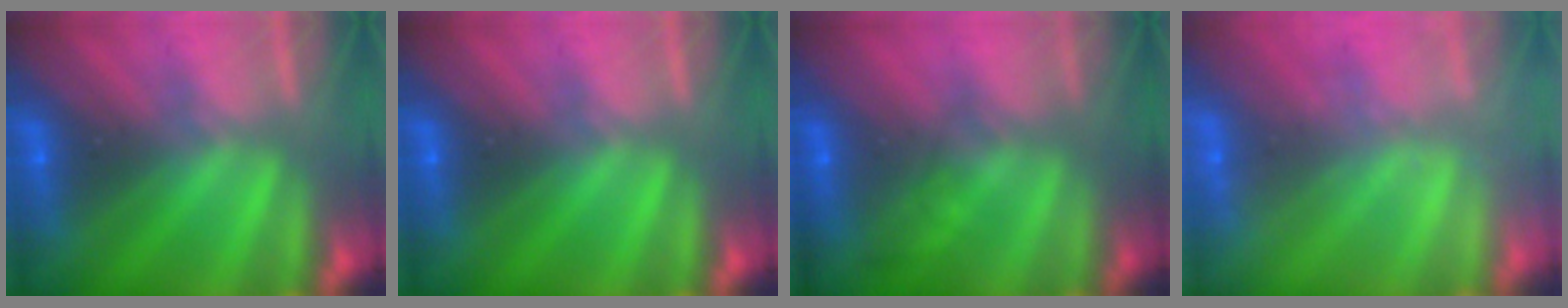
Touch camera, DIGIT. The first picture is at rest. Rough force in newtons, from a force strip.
{"total": 0.0}
{"total": 1.1}
{"total": 2.2}